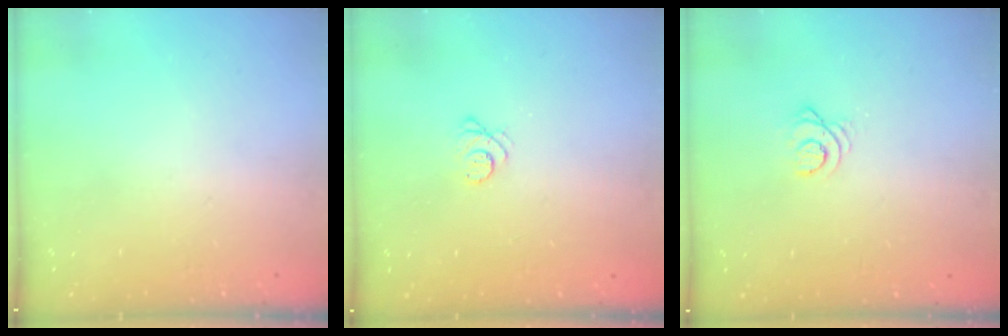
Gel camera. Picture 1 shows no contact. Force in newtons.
{"total": 3.0, "press": 3.0, "slide": 0.4}
{"total": 2.9, "press": 2.9, "slide": 0.3}